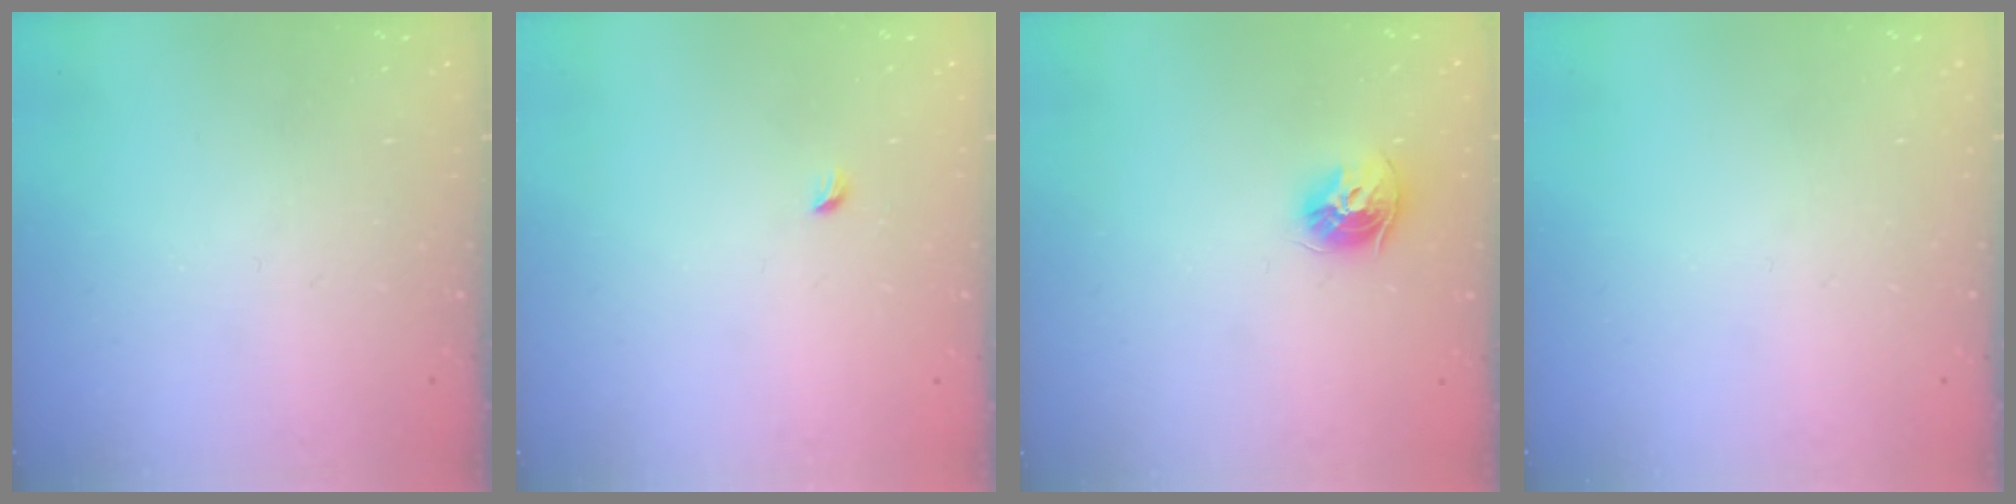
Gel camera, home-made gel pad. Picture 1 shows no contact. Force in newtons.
{"total": 2.7, "press": 2.6, "slide": 0.6}
{"total": 9.5, "press": 9.4, "slide": 0.9}
{"total": 0.0}